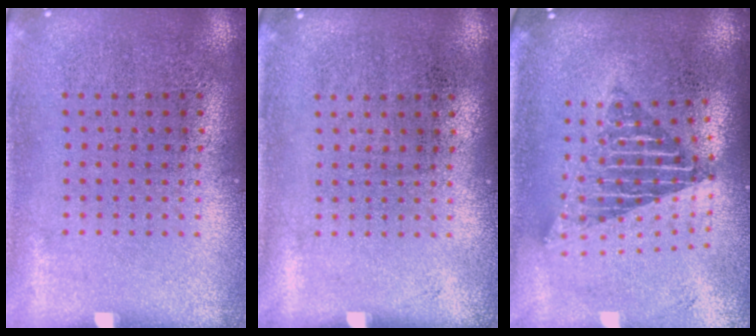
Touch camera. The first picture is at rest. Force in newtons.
{"total": 0.0}
{"total": 1.8, "press": 1.5, "slide": 1.1}